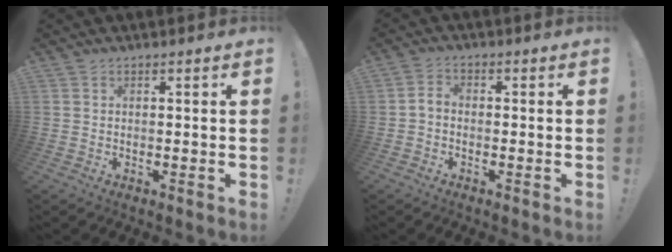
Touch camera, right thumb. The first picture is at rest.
{"total": 2.5, "force": [-1.4, 1.5, 1.4], "torque": [-0.025, 0.009, -0.025]}